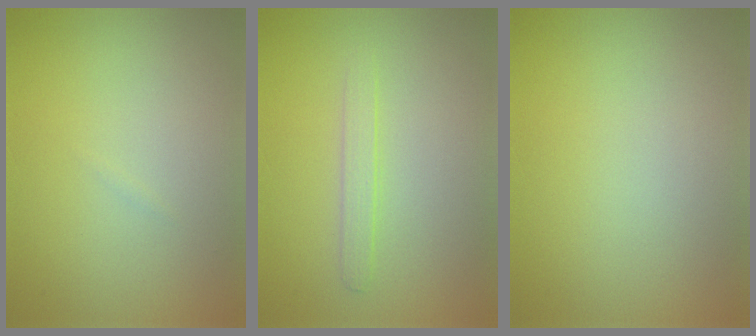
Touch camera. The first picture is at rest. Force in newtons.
{"total": 1.3, "press": 1.3, "slide": 0.1}
{"total": 0.0}